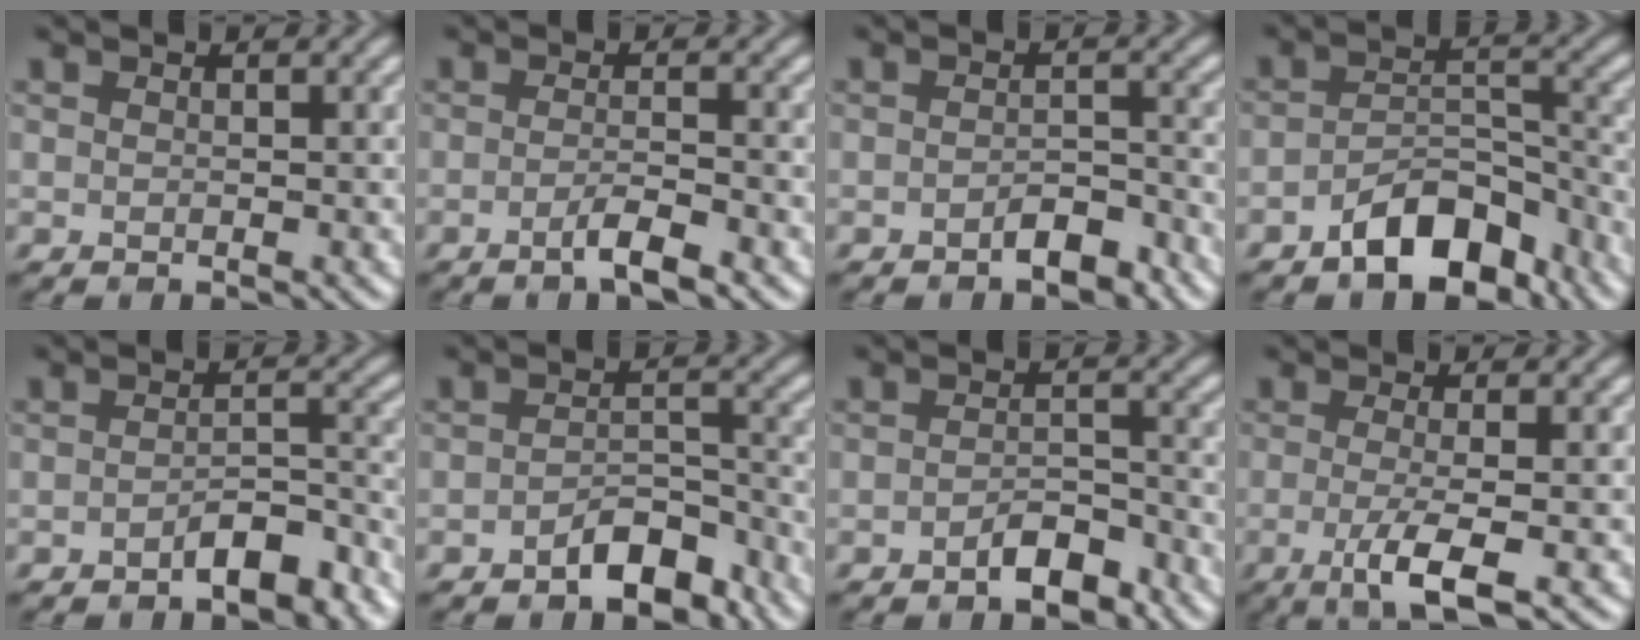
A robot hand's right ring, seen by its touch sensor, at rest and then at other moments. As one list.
[{"total": 2.6, "force": [-1.3, 0.5, 2.2], "torque": [-0.033, 0.005, -0.032]}, {"total": 2.6, "force": [-1.8, 1.0, 1.6], "torque": [-0.021, 0.008, -0.030]}, {"total": 6.5, "force": [-4.4, 3.2, 3.6], "torque": [-0.051, 0.000, -0.078]}, {"total": 4.0, "force": [-2.6, 1.6, 2.6], "torque": [-0.037, 0.009, -0.041]}, {"total": 4.2, "force": [-2.8, 1.8, 2.5], "torque": [-0.034, 0.010, -0.048]}, {"total": 3.1, "force": [-2.0, 1.3, 1.9], "torque": [-0.028, 0.008, -0.036]}, {"total": 4.5, "force": [-1.4, 1.1, 4.2], "torque": [-0.075, -0.008, -0.030]}]